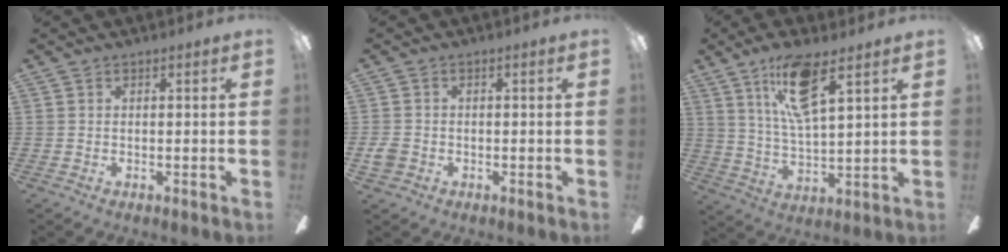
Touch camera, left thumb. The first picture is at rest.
{"total": 2.6, "force": [-0.8, 2.1, 1.3], "torque": [-0.027, 0.005, -0.017]}
{"total": 13.8, "force": [8.2, 4.0, 10.5], "torque": [-0.194, -0.014, 0.138]}